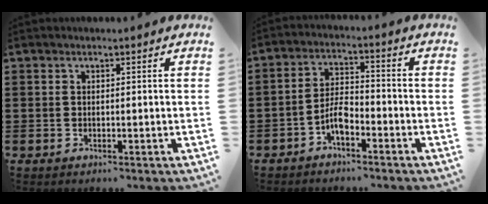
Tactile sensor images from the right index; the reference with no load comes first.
{"total": 4.8, "force": [-2.7, 1.8, 3.5], "torque": [-0.090, 0.003, -0.060]}